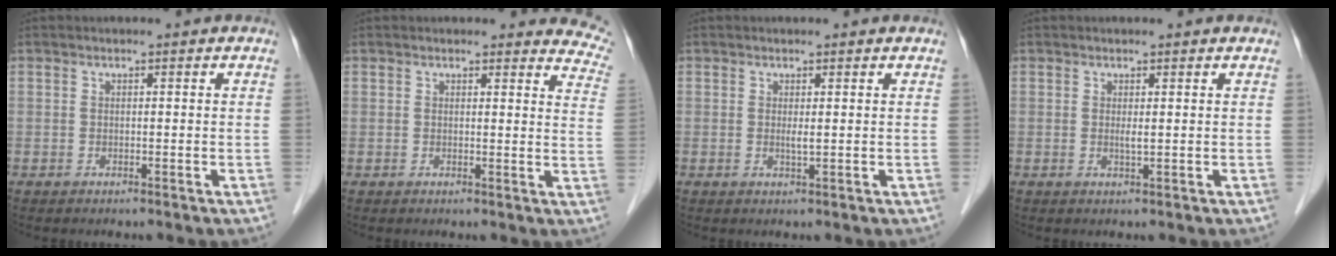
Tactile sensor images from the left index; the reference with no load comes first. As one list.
[{"total": 9.1, "force": [8.8, 2.4, 1.0], "torque": [0.036, -0.055, 0.045]}, {"total": 0.9, "force": [-0.1, 0.0, 0.9], "torque": [-0.023, -0.008, -0.001]}, {"total": 0.8, "force": [-0.1, 0.0, 0.8], "torque": [-0.021, -0.007, -0.001]}]